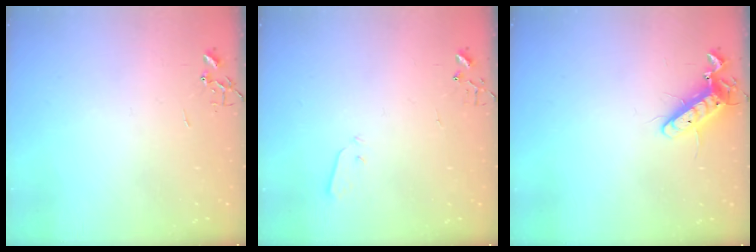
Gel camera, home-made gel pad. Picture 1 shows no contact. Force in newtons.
{"total": 3.2, "press": 3.1, "slide": 0.8}
{"total": 11.6, "press": 11.5, "slide": 1.5}